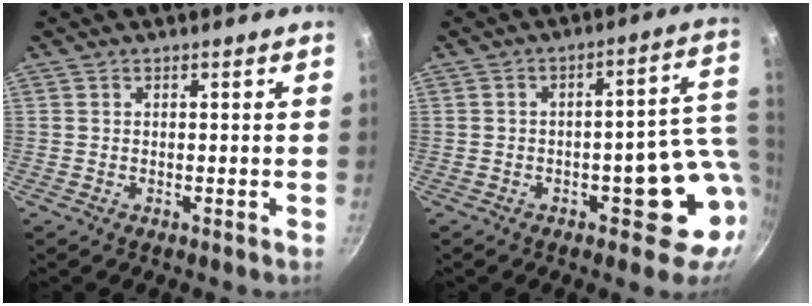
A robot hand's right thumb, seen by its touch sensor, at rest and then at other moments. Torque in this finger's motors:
{"motor_torque": [2.04, 1.53, 1.19, -0.61, 0.19]}